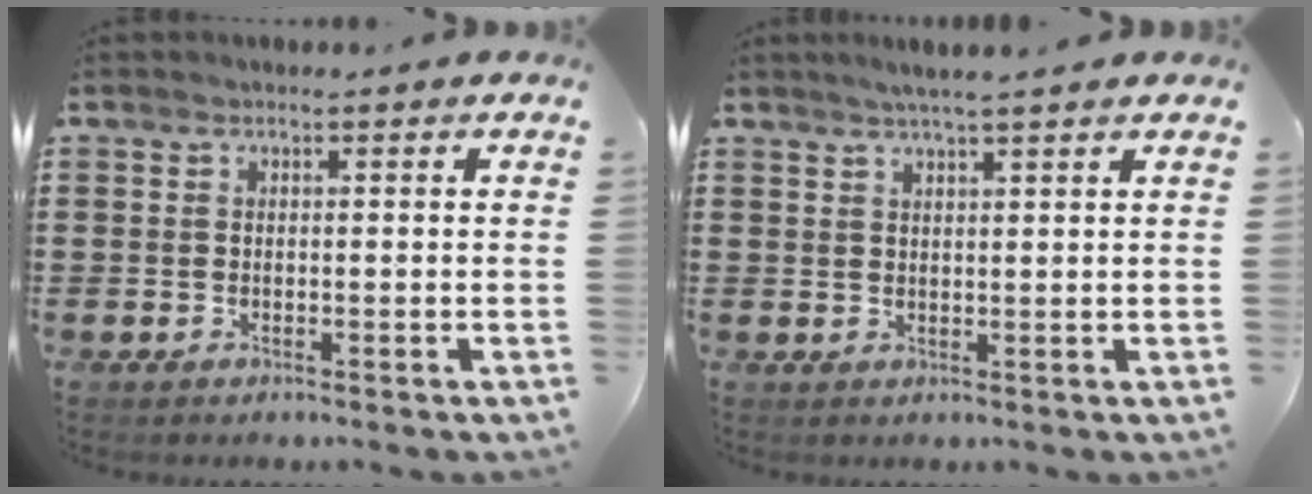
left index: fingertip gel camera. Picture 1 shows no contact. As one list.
[{"total": 2.8, "force": [2.4, -0.2, 1.4], "torque": [-0.032, 0.001, 0.045]}]